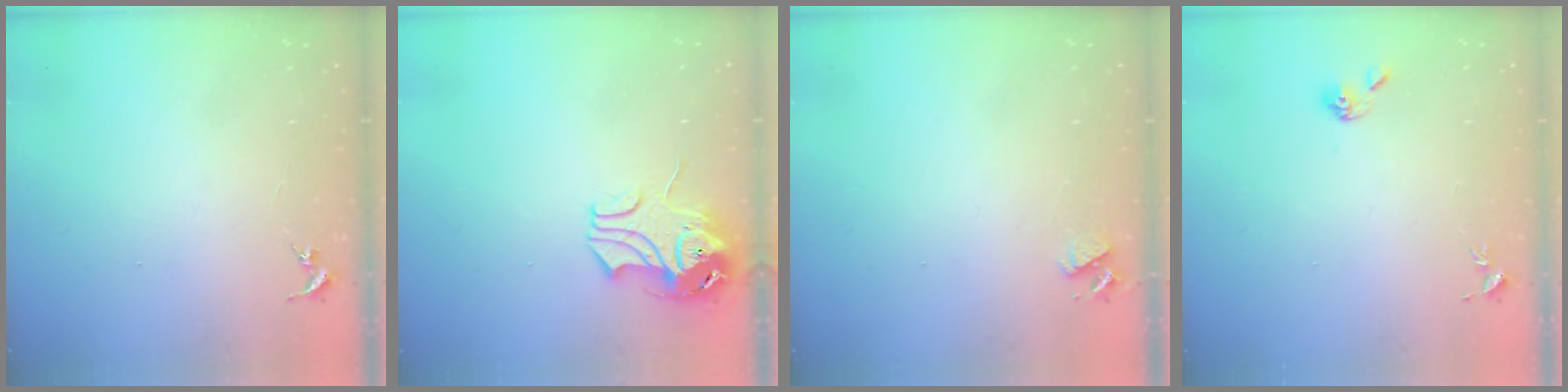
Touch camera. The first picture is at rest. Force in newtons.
{"total": 9.5, "press": 9.4, "slide": 1.2}
{"total": 4.1, "press": 4.0, "slide": 0.6}
{"total": 4.8, "press": 4.8, "slide": 0.8}